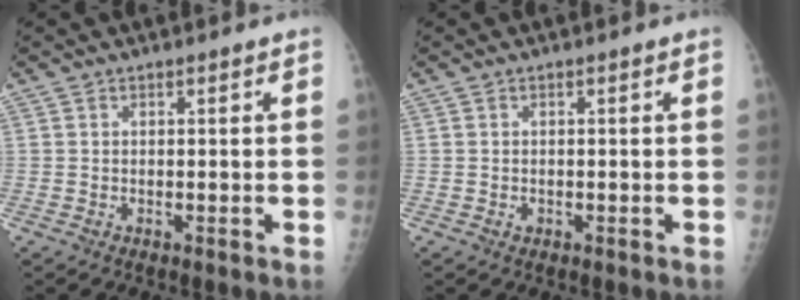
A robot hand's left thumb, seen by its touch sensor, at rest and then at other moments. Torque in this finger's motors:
{"motor_torque": [-0.24, -0.01, 0.03, 0.00, 0.00]}